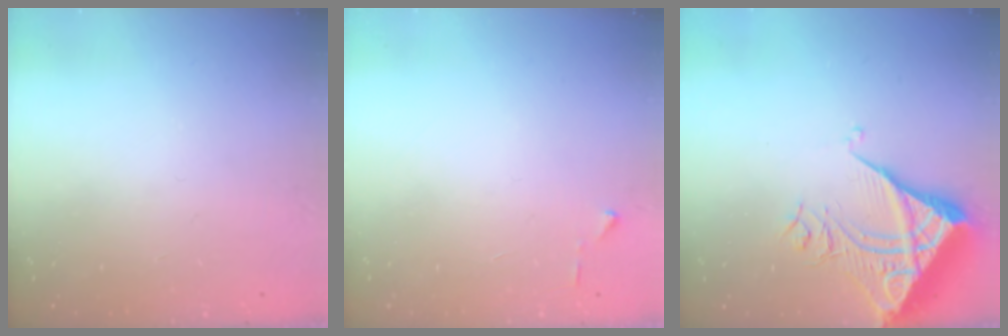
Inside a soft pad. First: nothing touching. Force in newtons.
{"total": 3.2, "press": 3.2, "slide": 0.4}
{"total": 10.6, "press": 10.6, "slide": 1.1}